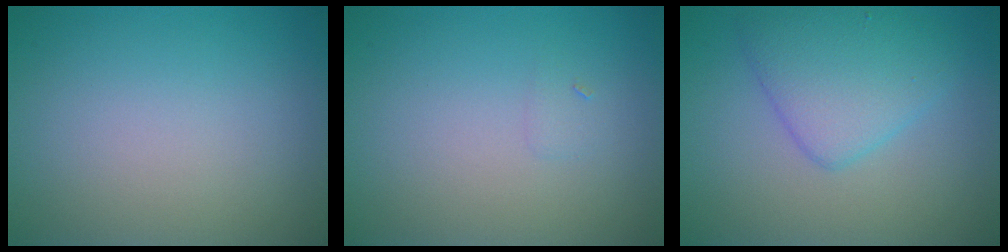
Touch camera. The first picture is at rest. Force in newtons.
{"total": 0.5, "press": 0.5, "slide": 0.1}
{"total": 4.4, "press": 4.3, "slide": 0.1}